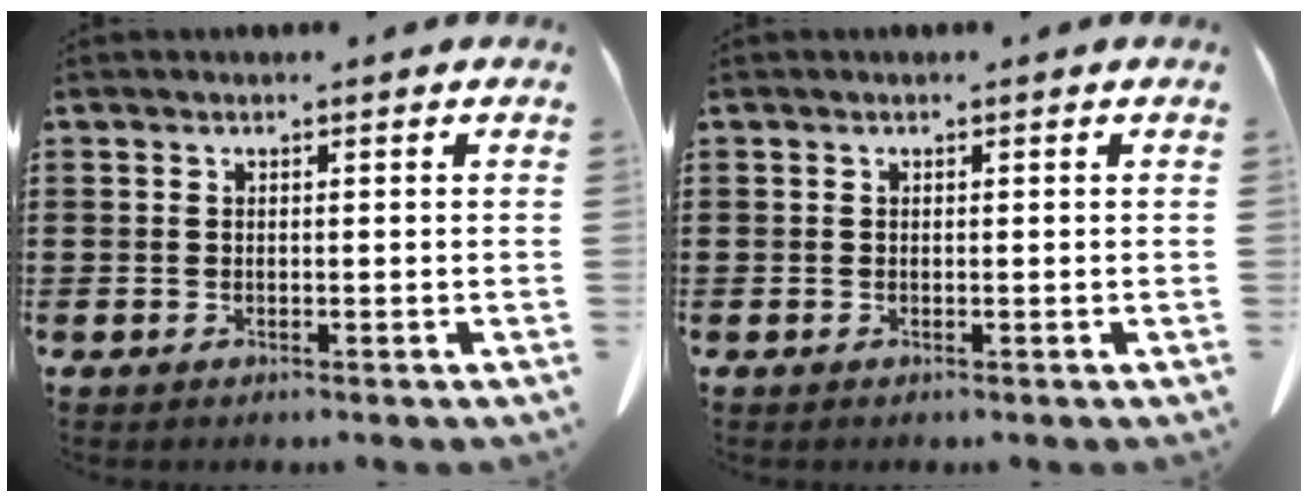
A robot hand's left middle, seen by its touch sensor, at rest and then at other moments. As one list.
[{"total": 0.0}]